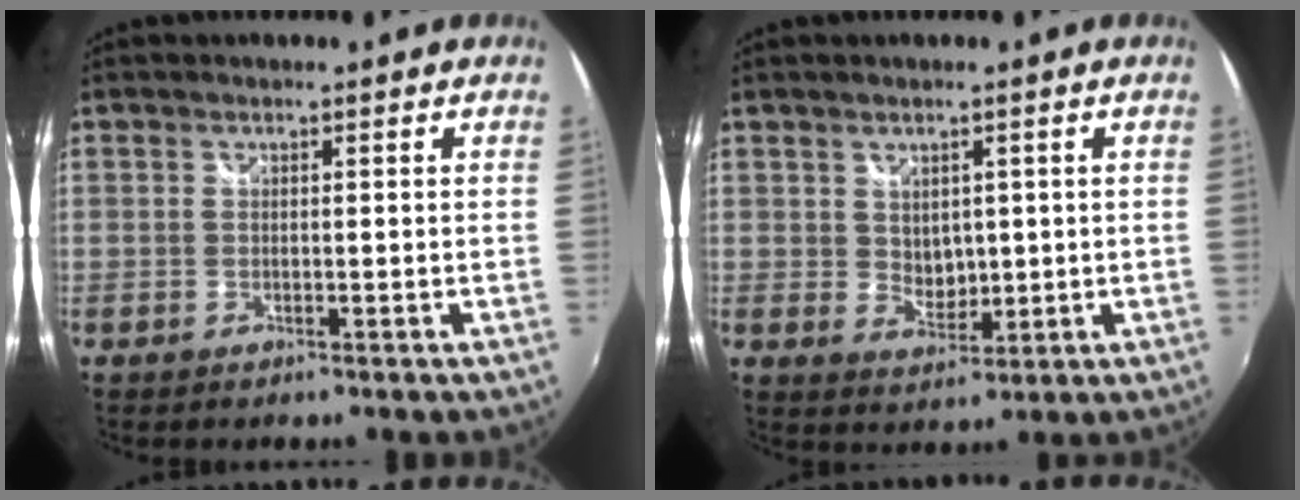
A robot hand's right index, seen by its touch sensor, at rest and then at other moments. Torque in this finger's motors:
{"motor_torque": [0.02, 0.05, 0.19, 0.00]}